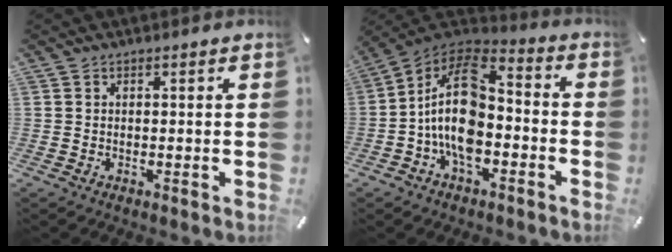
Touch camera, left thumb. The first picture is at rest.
{"total": 15.7, "force": [-3.8, 9.7, 11.7], "torque": [-0.244, 0.013, -0.073]}